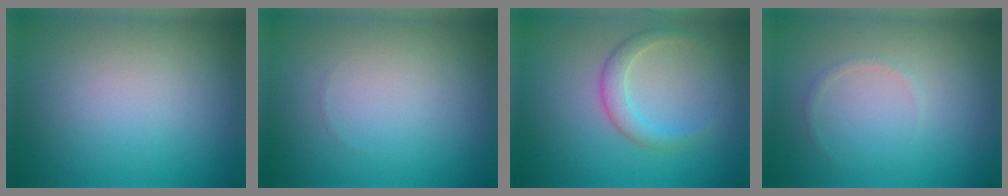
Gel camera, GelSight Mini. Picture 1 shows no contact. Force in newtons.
{"total": 0.0}
{"total": 2.3, "press": 2.3, "slide": 0.1}
{"total": 0.6, "press": 0.6, "slide": 0.1}